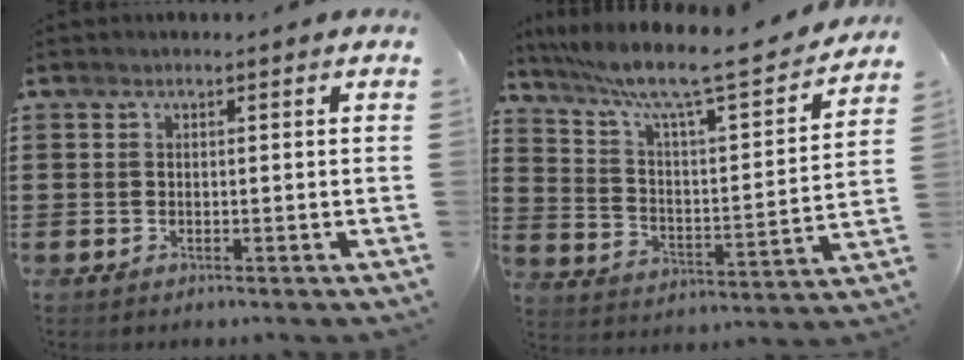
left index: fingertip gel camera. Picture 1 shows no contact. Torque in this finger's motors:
{"motor_torque": [2.14, 0.00, 0.34, 0.12]}